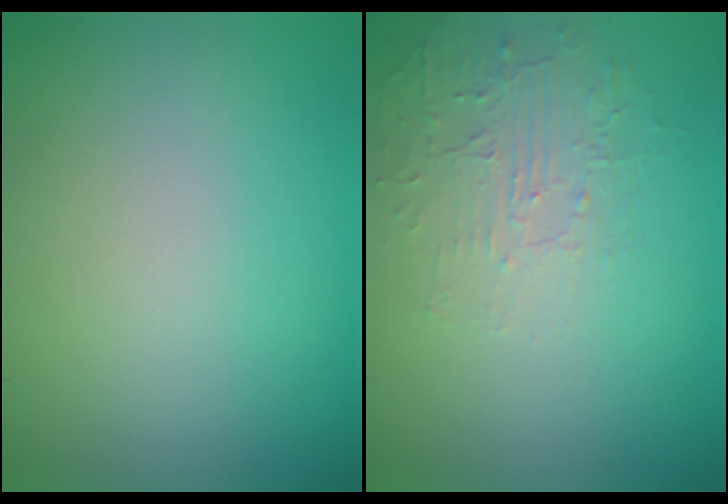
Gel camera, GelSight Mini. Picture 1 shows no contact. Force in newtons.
{"total": 1.9, "press": 0.8, "slide": 1.7}